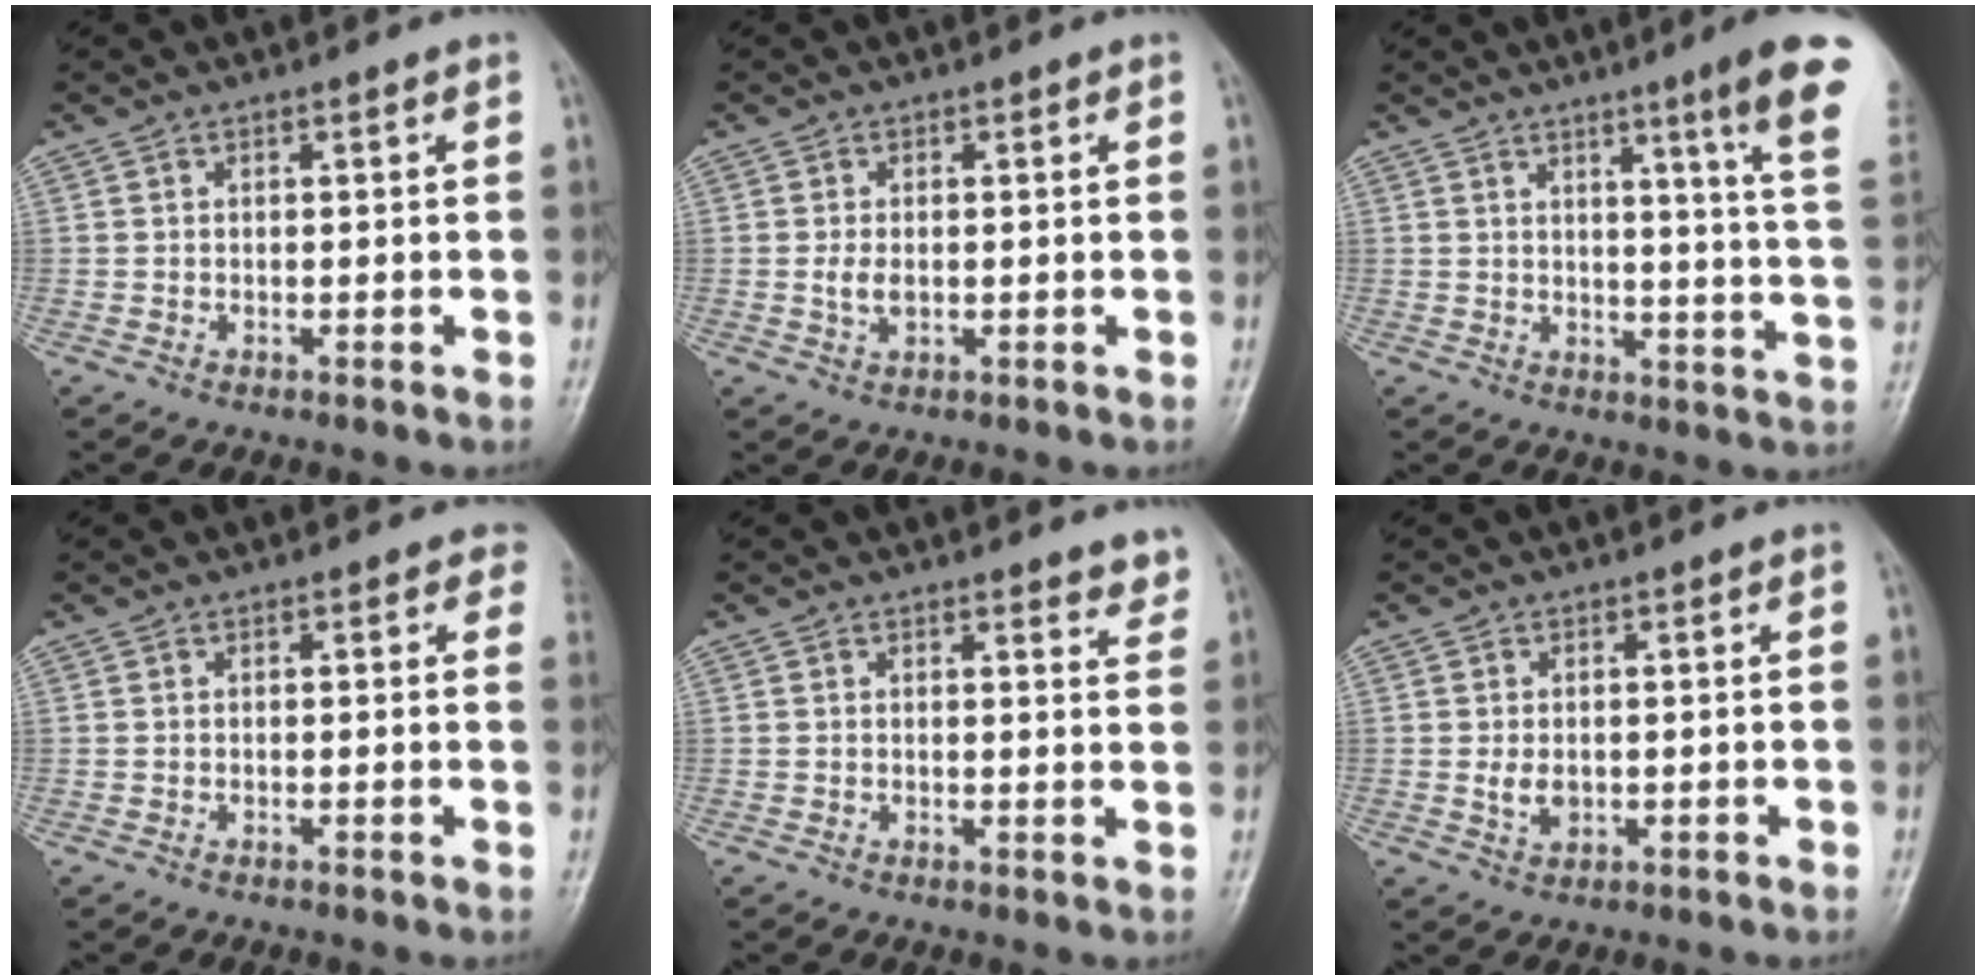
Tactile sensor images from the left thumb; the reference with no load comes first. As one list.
[{"total": 2.5, "force": [-0.1, 1.5, 1.9], "torque": [-0.038, -0.004, -0.001]}, {"total": 13.6, "force": [7.8, -0.3, 11.1], "torque": [-0.139, -0.049, 0.086]}, {"total": 2.2, "force": [1.5, 1.4, 1.0], "torque": [0.016, -0.004, 0.000]}, {"total": 3.3, "force": [3.0, 1.0, 1.1], "torque": [0.002, -0.020, 0.025]}, {"total": 2.9, "force": [-0.1, 2.1, 2.0], "torque": [-0.031, -0.004, 0.003]}]